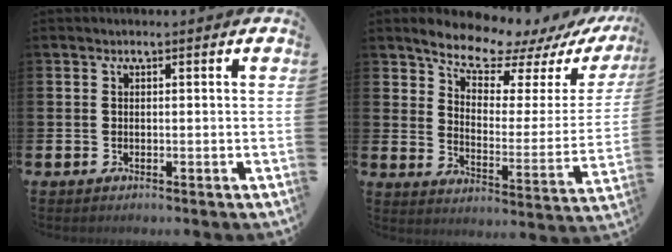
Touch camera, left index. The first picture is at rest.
{"total": 9.8, "force": [9.0, 2.4, 3.1], "torque": [-0.079, -0.072, 0.153]}